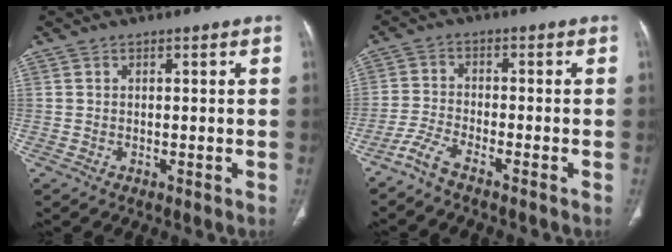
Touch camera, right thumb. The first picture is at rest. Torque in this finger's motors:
{"motor_torque": [-0.37, -0.30, -0.14, -0.14, -0.02]}